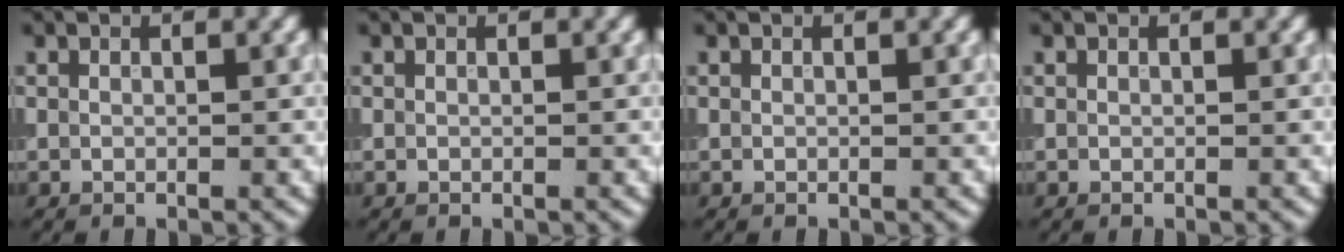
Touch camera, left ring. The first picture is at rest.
{"total": 0.0}
{"total": 0.0}
{"total": 0.0}